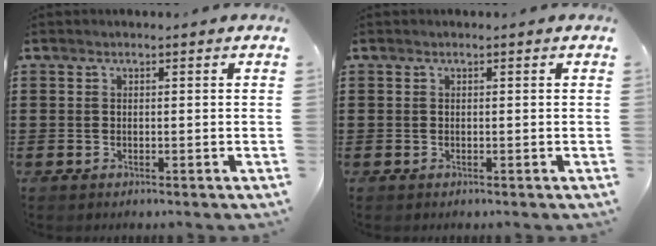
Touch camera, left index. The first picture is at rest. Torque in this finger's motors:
{"motor_torque": [0.00, -0.01, 0.00, 0.00]}